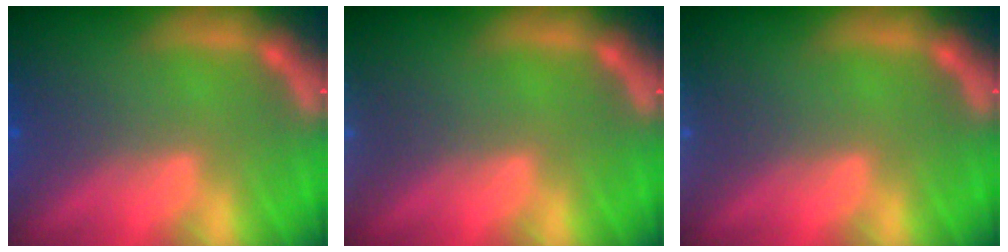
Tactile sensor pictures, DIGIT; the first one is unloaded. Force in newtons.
{"total": 7.4}
{"total": 2.9}